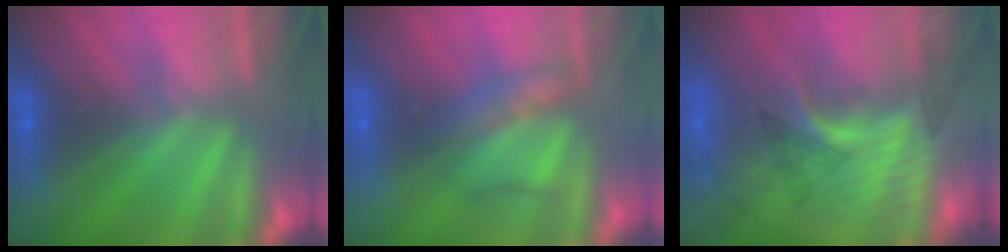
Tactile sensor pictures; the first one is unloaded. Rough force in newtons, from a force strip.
{"total": 2.2}
{"total": 3.2}